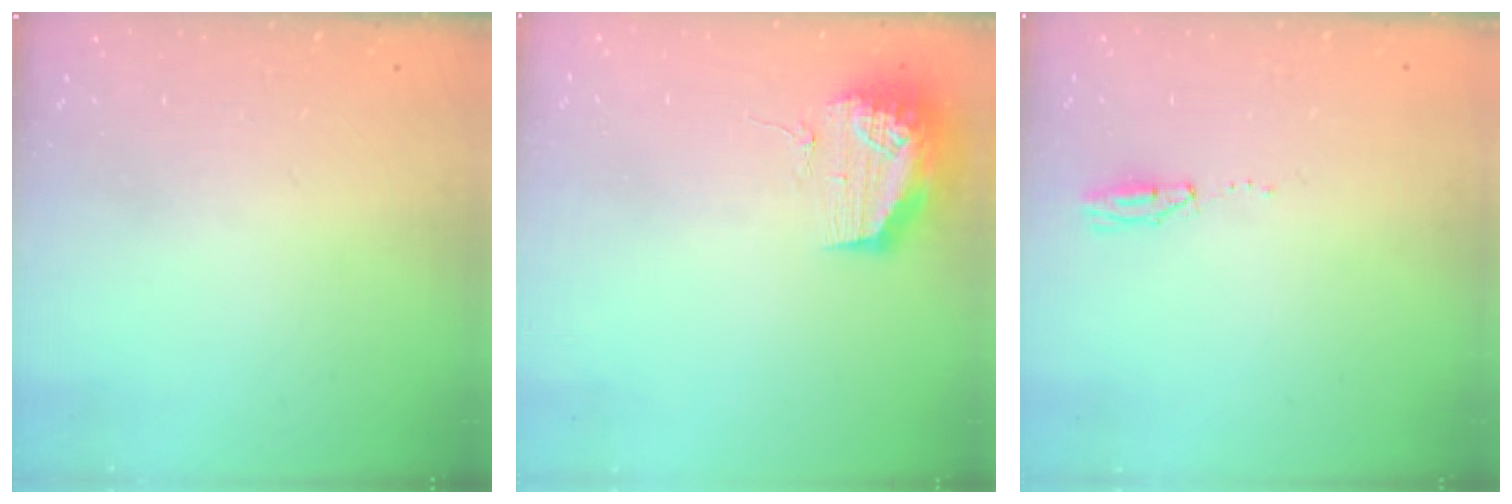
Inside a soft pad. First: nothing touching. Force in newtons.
{"total": 11.1, "press": 11.1, "slide": 0.8}
{"total": 3.5, "press": 2.9, "slide": 2.0}